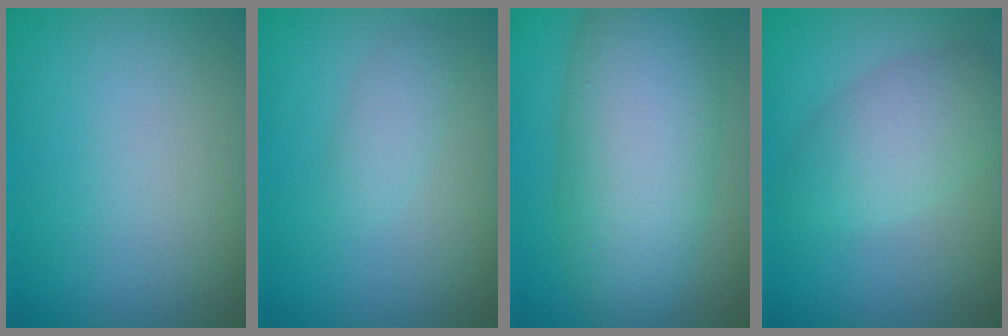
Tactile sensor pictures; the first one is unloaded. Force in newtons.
{"total": 1.6, "press": 1.6, "slide": 0.1}
{"total": 9.4, "press": 9.4, "slide": 0.5}
{"total": 3.7, "press": 3.7, "slide": 0.3}